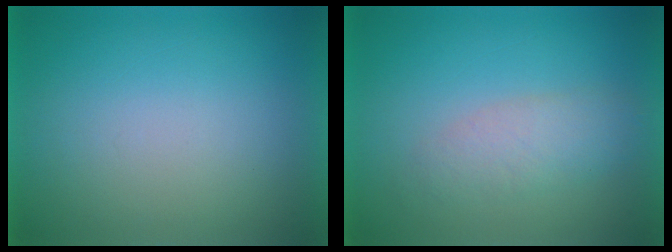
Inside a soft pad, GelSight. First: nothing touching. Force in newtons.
{"total": 2.9}